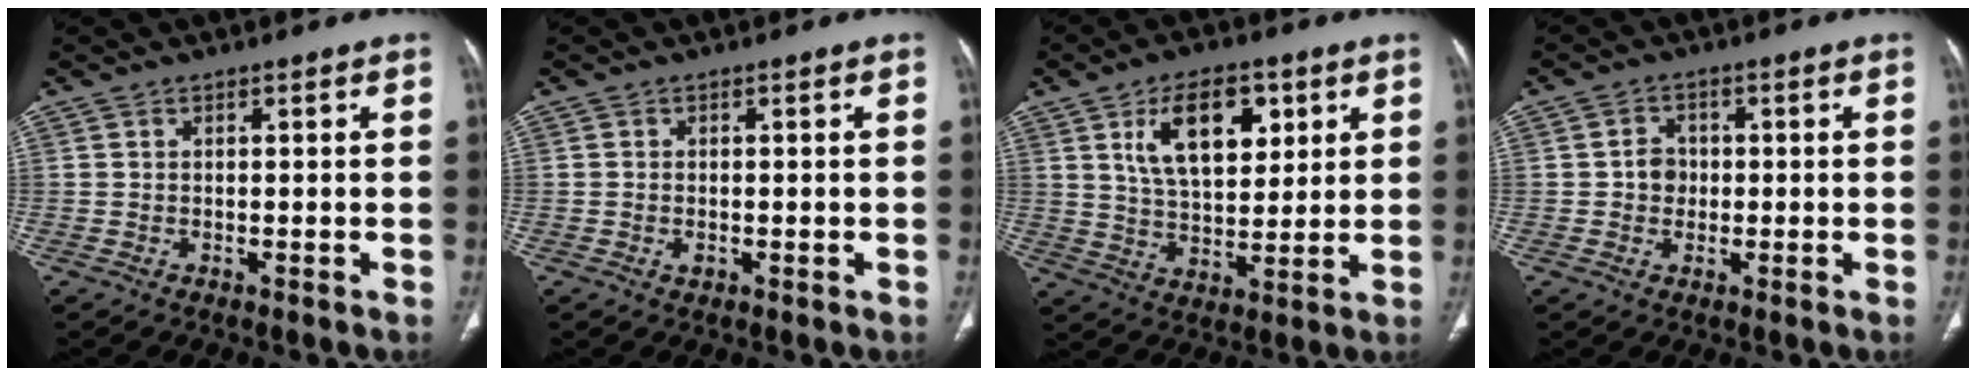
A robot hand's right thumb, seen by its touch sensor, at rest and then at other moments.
{"total": 1.1, "force": [-0.2, 0.8, 0.8], "torque": [-0.014, 0.001, -0.003]}
{"total": 13.6, "force": [5.3, 7.3, 10.1], "torque": [-0.134, -0.020, 0.099]}
{"total": 3.0, "force": [-0.2, 2.6, 1.5], "torque": [-0.010, 0.008, -0.009]}